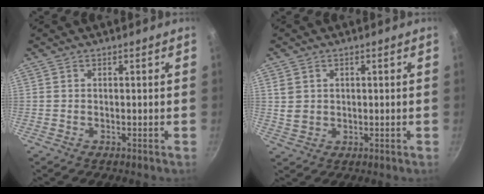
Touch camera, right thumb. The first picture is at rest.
{"total": 3.5, "force": [1.0, 3.1, 1.4], "torque": [-0.015, -0.002, 0.025]}